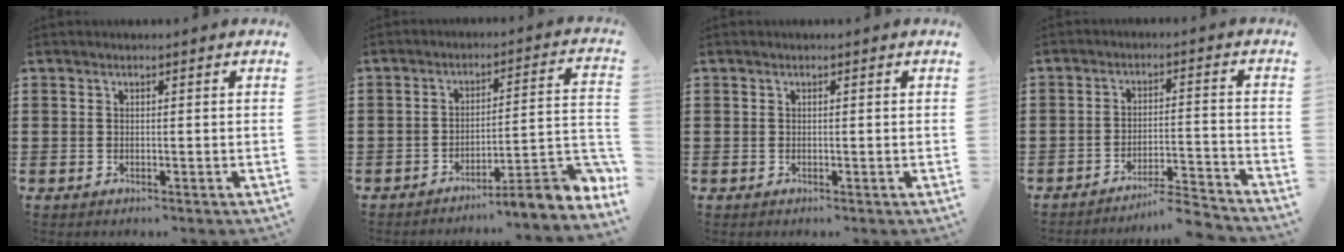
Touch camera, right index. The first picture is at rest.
{"total": 6.8, "force": [-4.7, 0.5, 4.9], "torque": [-0.068, -0.017, -0.089]}
{"total": 0.0}
{"total": 5.1, "force": [-4.8, -0.2, 1.6], "torque": [-0.031, -0.010, -0.097]}